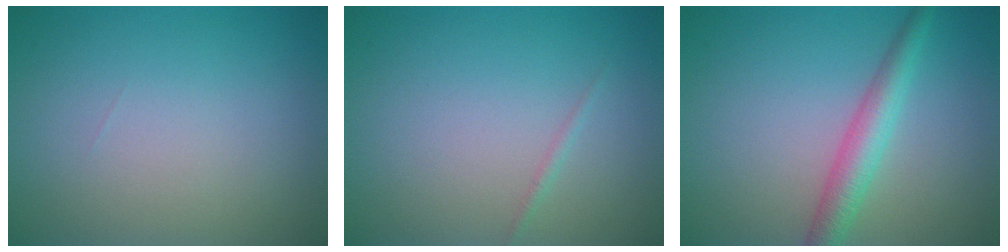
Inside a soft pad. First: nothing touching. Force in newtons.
{"total": 0.6, "press": 0.6, "slide": 0.1}
{"total": 3.4, "press": 3.4, "slide": 0.0}